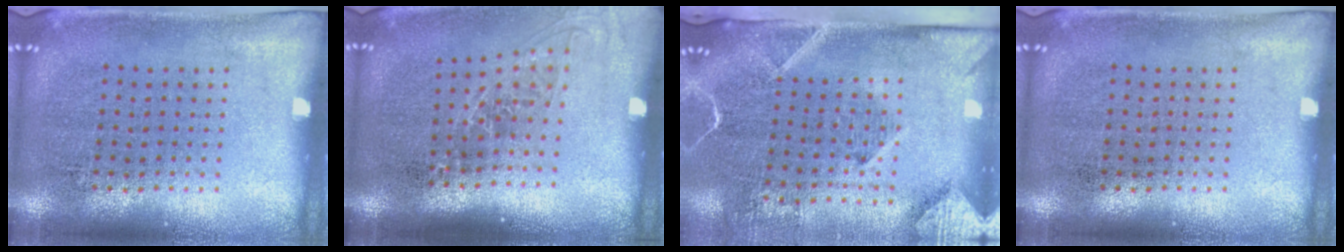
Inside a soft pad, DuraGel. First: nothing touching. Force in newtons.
{"total": 1.4, "press": 1.1, "slide": 0.9}
{"total": 2.9, "press": 2.1, "slide": 2.0}
{"total": 0.0}